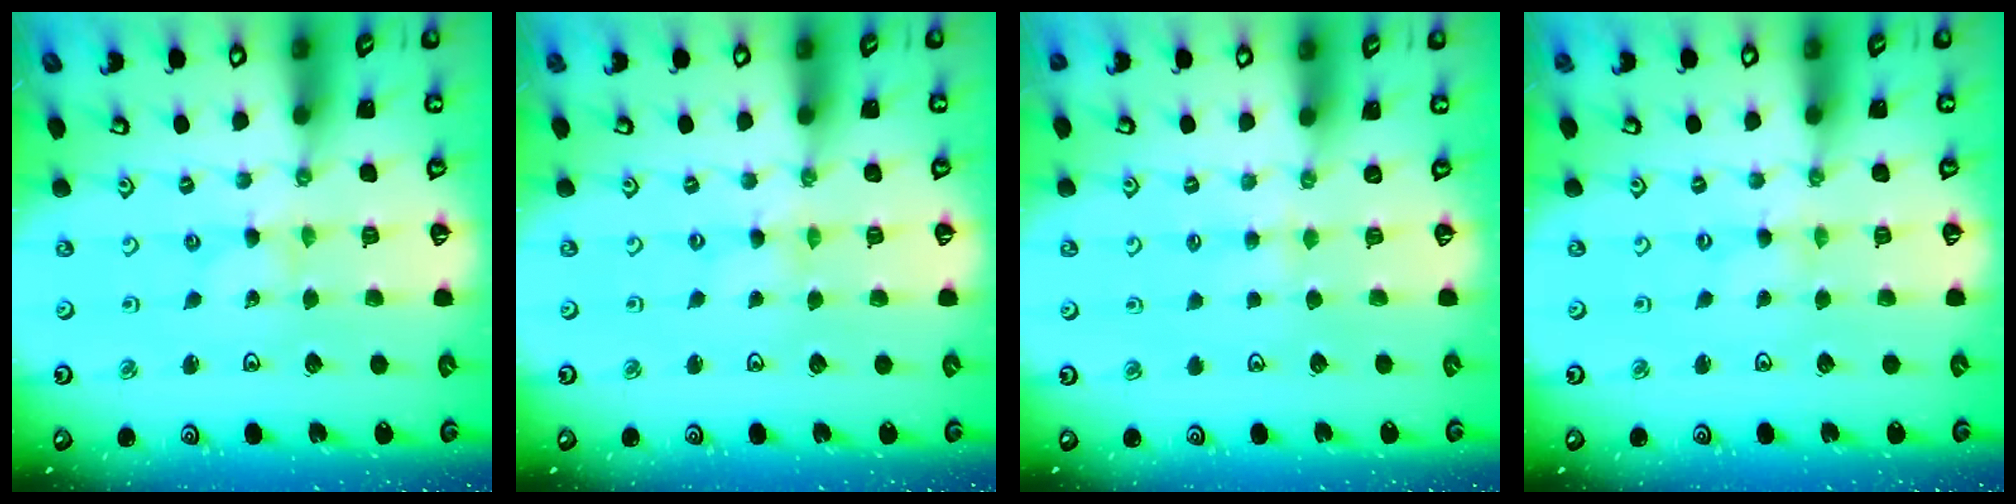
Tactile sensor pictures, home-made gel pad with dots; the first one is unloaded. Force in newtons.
{"total": 0.0}
{"total": 2.4, "press": 2.4, "slide": 0.4}
{"total": 0.0}